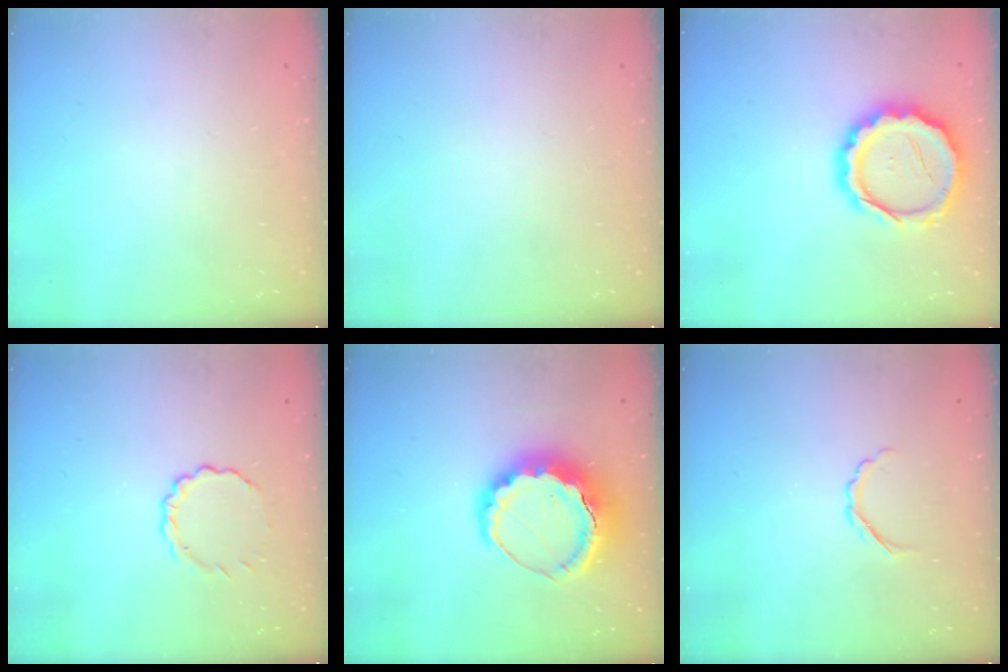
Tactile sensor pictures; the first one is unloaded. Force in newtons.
{"total": 0.0}
{"total": 16.6, "press": 16.3, "slide": 3.3}
{"total": 2.8, "press": 2.7, "slide": 0.9}
{"total": 11.4, "press": 11.2, "slide": 2.1}
{"total": 2.7, "press": 2.6, "slide": 0.7}